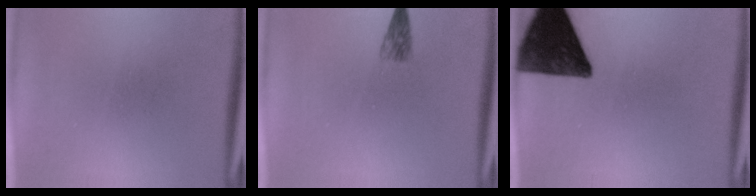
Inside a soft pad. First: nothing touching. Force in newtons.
{"total": 2.0}
{"total": 14.1}